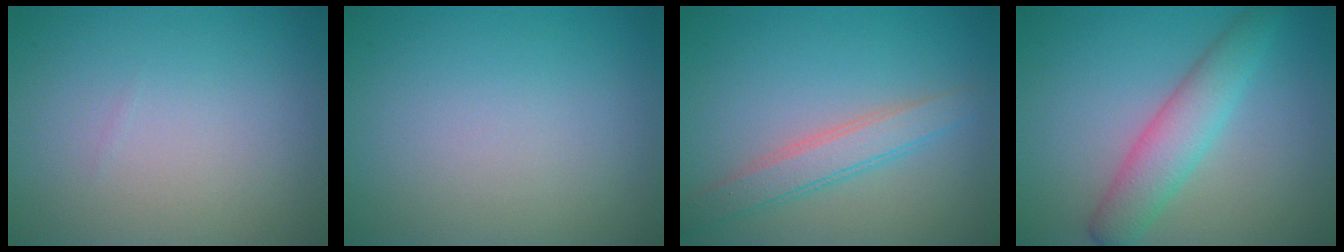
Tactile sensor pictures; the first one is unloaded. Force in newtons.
{"total": 0.0}
{"total": 2.9, "press": 2.9, "slide": 0.1}
{"total": 4.2, "press": 4.2, "slide": 0.3}